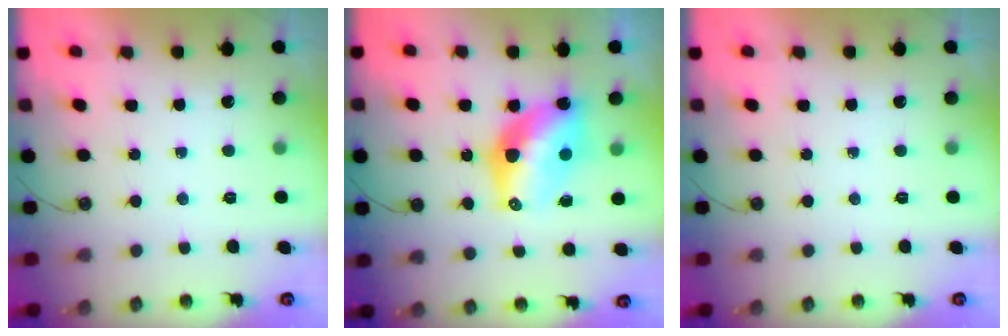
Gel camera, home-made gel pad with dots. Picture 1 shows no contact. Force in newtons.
{"total": 13.0, "press": 13.0, "slide": 1.1}
{"total": 0.0}